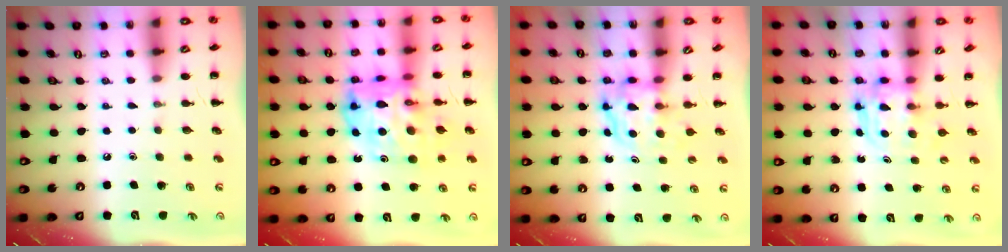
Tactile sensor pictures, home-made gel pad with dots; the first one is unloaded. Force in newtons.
{"total": 17.2, "press": 16.4, "slide": 5.1}
{"total": 4.0, "press": 4.0, "slide": 0.3}
{"total": 3.7, "press": 3.7, "slide": 0.2}